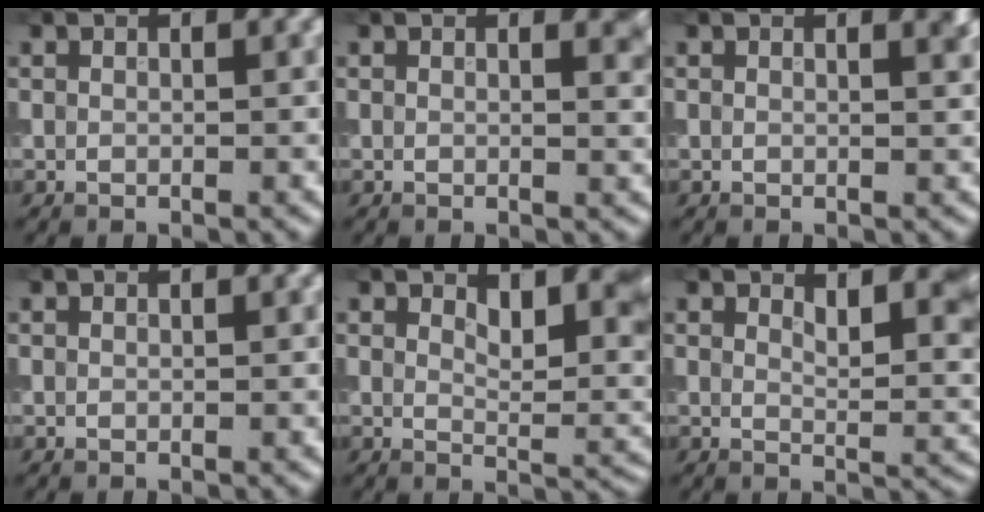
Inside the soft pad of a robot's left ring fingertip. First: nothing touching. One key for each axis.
{"total": 1.7, "fx": 1.0, "fy": 0.5, "fz": 1.2, "tx": -0.006, "ty": -0.002, "tz": 0.013}
{"total": 1.1, "fx": 0.7, "fy": 0.3, "fz": 0.7, "tx": -0.005, "ty": 0.000, "tz": 0.010}
{"total": 0.0}
{"total": 5.4, "fx": 2.5, "fy": 2.0, "fz": 4.4, "tx": -0.052, "ty": -0.004, "tz": 0.040}
{"total": 4.8, "fx": 2.4, "fy": 1.6, "fz": 3.9, "tx": -0.045, "ty": -0.003, "tz": 0.037}